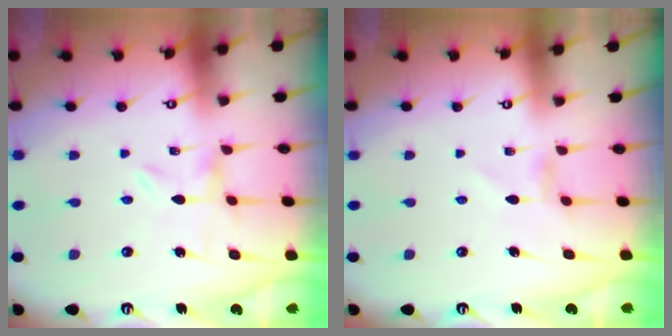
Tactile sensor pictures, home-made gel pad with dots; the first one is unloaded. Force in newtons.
{"total": 2.8, "press": 2.8, "slide": 0.3}